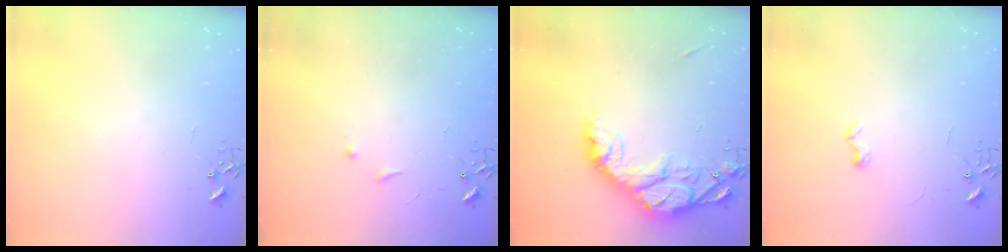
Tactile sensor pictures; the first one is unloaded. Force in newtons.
{"total": 5.3, "press": 5.2, "slide": 0.7}
{"total": 15.7, "press": 15.7, "slide": 1.4}
{"total": 6.0, "press": 6.0, "slide": 0.7}